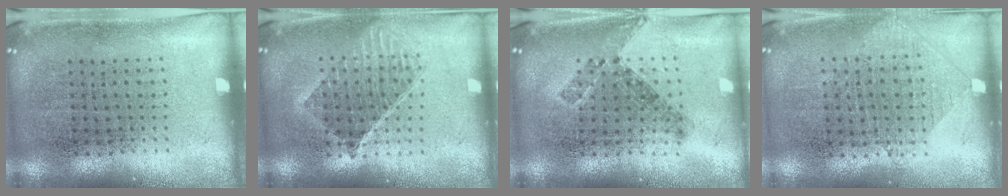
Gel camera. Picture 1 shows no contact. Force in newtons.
{"total": 1.5, "press": 1.3, "slide": 0.7}
{"total": 0.8, "press": 0.8, "slide": 0.3}
{"total": 1.0, "press": 0.9, "slide": 0.4}